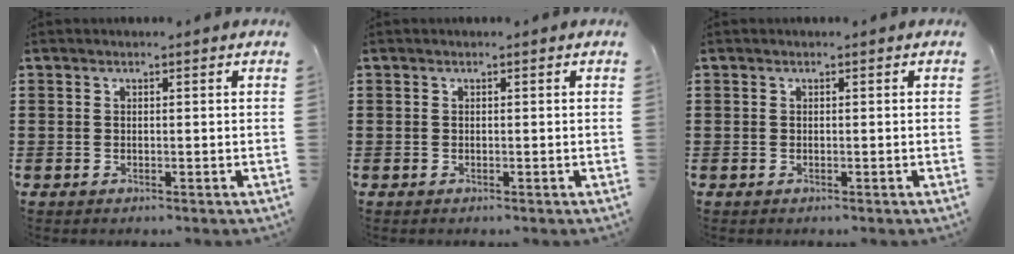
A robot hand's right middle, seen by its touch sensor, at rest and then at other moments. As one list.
[{"total": 0.0}, {"total": 0.0}]